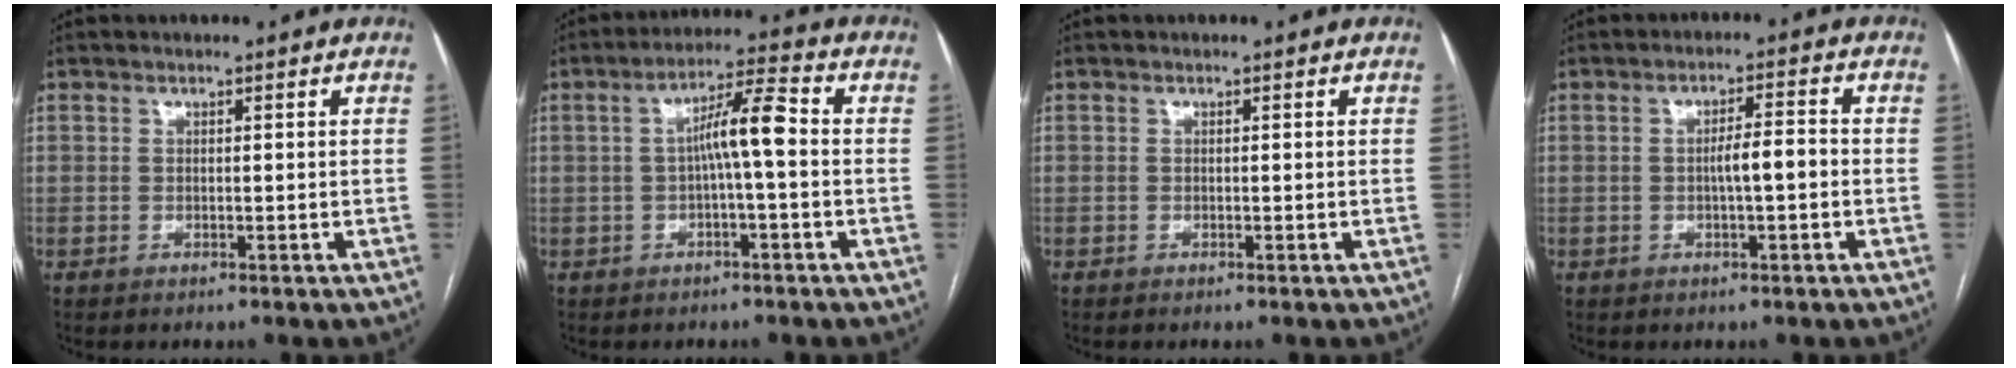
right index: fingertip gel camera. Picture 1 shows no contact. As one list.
[{"total": 6.8, "force": [-0.2, 0.5, 6.7], "torque": [-0.116, 0.022, -0.004]}, {"total": 0.0}, {"total": 4.1, "force": [-0.6, 0.5, 4.0], "torque": [-0.066, 0.008, -0.009]}]